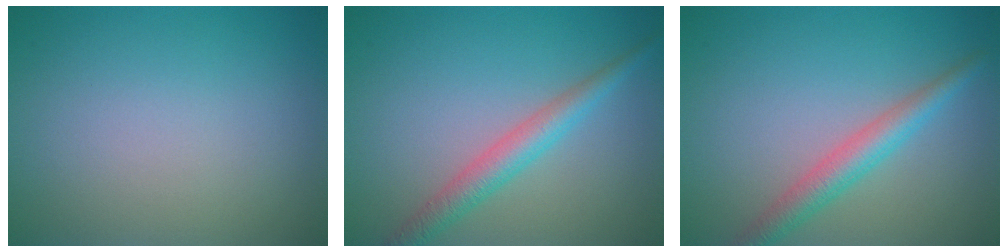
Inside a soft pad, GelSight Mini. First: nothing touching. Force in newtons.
{"total": 3.0, "press": 3.0, "slide": 0.0}
{"total": 3.2, "press": 3.2, "slide": 0.0}